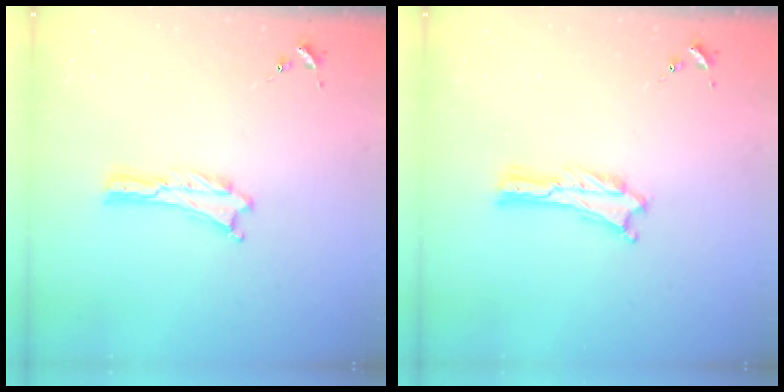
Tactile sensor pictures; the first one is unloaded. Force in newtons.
{"total": 0.0}